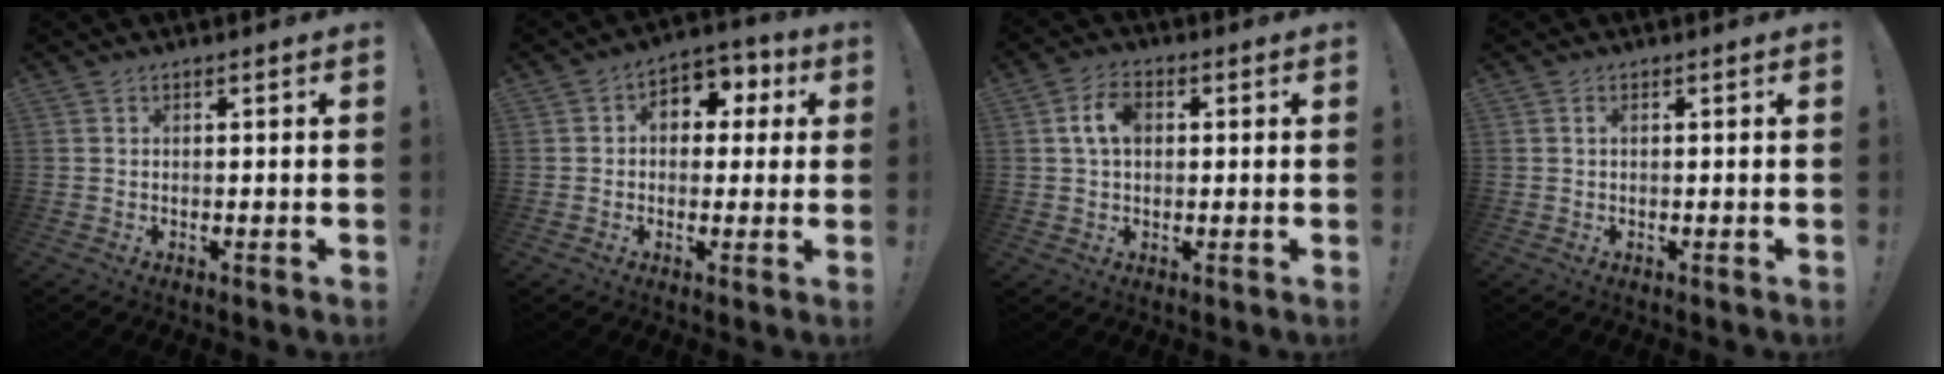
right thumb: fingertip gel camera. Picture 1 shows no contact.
{"total": 7.2, "force": [1.0, 5.9, 3.9], "torque": [-0.038, -0.001, 0.020]}
{"total": 7.2, "force": [1.3, 4.6, 5.3], "torque": [-0.093, 0.013, 0.026]}
{"total": 0.7, "force": [0.2, 0.3, 0.6], "torque": [-0.011, 0.003, 0.002]}